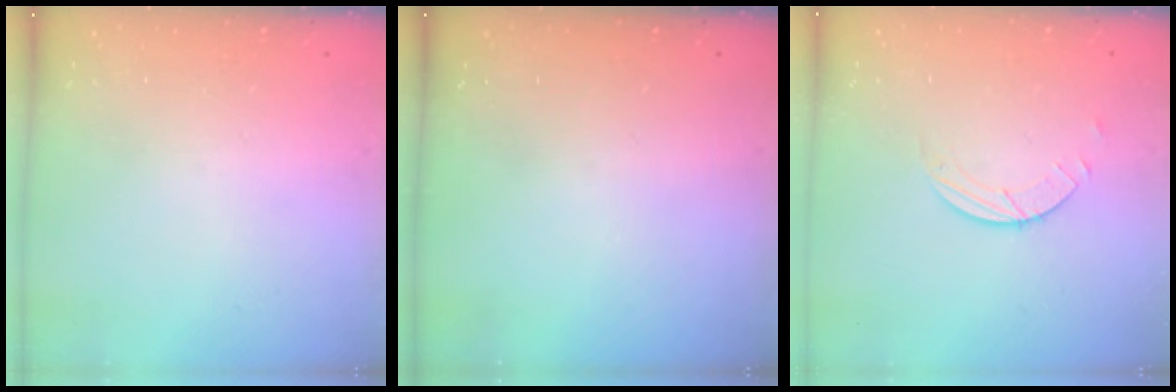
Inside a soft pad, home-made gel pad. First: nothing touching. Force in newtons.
{"total": 0.0}
{"total": 2.0, "press": 2.0, "slide": 0.2}